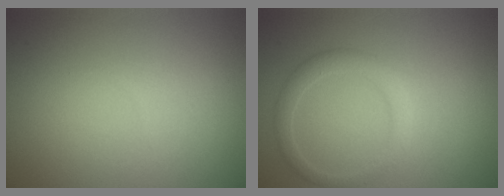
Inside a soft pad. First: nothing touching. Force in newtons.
{"total": 2.2, "press": 2.2, "slide": 0.1}